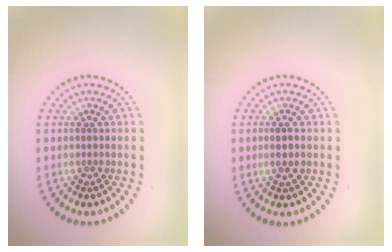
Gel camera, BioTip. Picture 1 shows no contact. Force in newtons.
{"total": 1.5, "press": 1.3, "slide": 0.6}